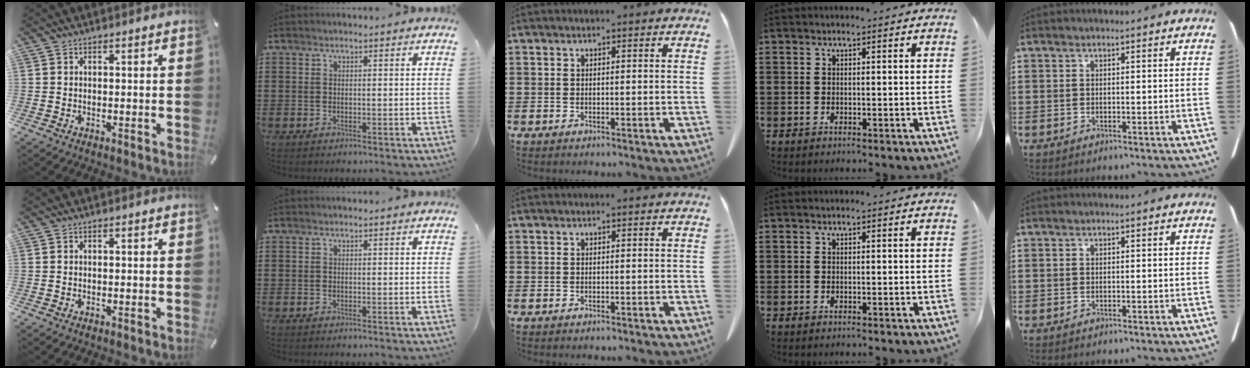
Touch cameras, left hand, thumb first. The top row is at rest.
{}